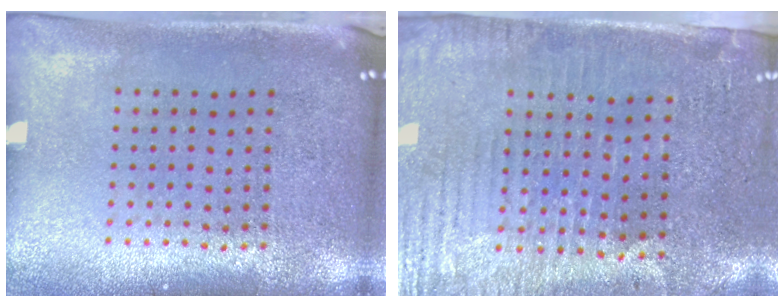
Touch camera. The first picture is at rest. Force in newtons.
{"total": 3.2, "press": 2.9, "slide": 1.3}